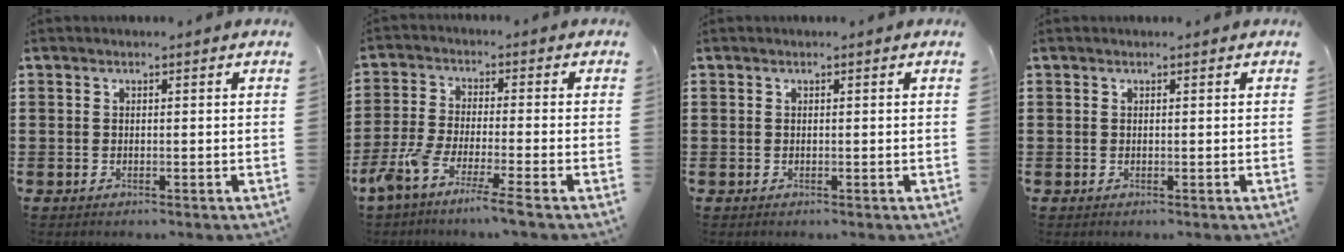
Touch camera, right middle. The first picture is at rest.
{"total": 6.3, "force": [-5.2, -0.6, 3.5], "torque": [-0.088, -0.020, -0.107]}
{"total": 0.0}
{"total": 0.0}